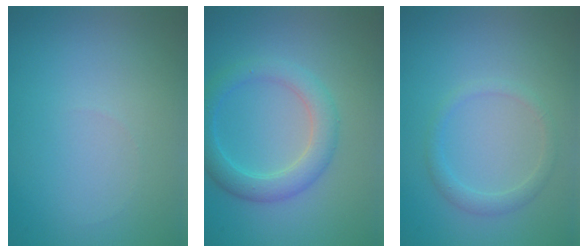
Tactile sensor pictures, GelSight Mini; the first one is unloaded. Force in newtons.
{"total": 3.5, "press": 3.5, "slide": 0.1}
{"total": 1.5, "press": 1.5, "slide": 0.1}